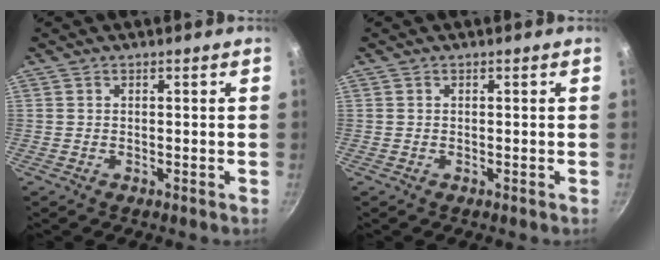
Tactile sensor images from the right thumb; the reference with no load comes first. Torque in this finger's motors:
{"motor_torque": [0.01, 0.00, 0.11, 0.07, 0.01]}